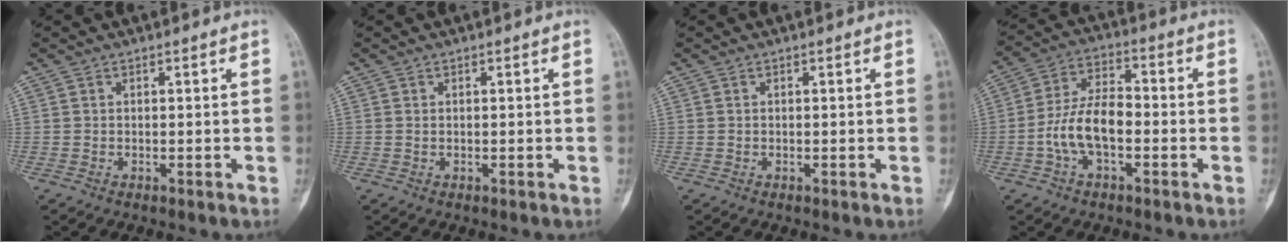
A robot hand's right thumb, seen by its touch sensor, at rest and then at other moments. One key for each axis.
{"total": 0.0}
{"total": 0.0}
{"total": 10.2, "fx": -2.5, "fy": 5.3, "fz": 8.4, "tx": -0.159, "ty": 0.036, "tz": -0.053}